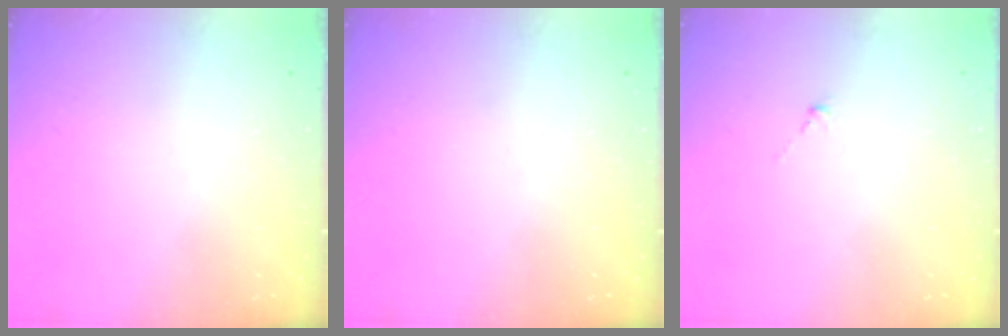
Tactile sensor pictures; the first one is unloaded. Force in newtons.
{"total": 0.0}
{"total": 0.5, "press": 0.3, "slide": 0.4}